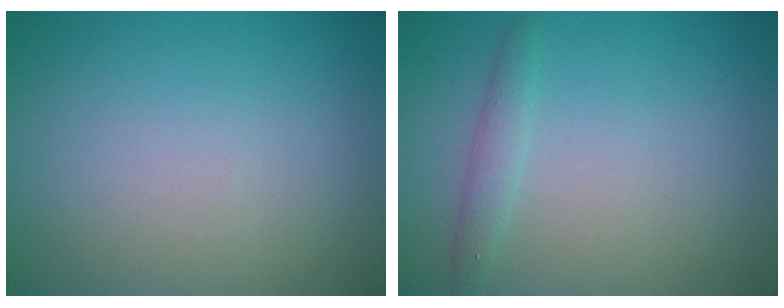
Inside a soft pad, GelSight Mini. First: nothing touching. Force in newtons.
{"total": 1.5, "press": 1.5, "slide": 0.0}